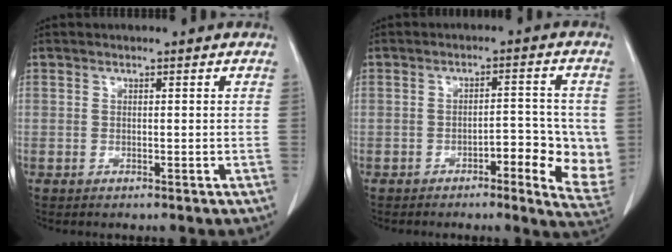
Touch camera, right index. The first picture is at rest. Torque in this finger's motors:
{"motor_torque": [0.25, -0.04, 0.16, 0.04]}